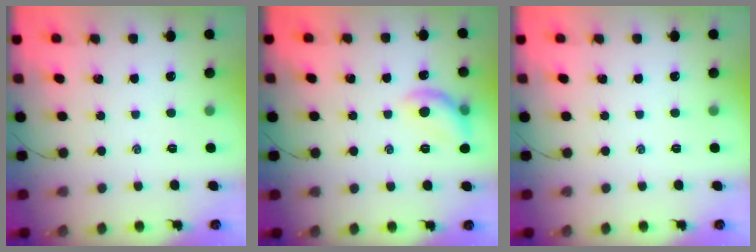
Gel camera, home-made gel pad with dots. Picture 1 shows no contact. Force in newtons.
{"total": 9.2, "press": 9.2, "slide": 0.2}
{"total": 0.0}